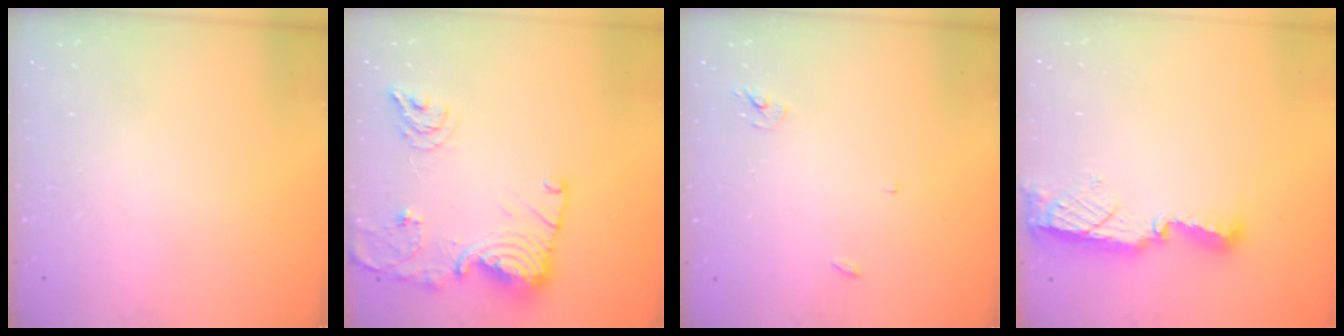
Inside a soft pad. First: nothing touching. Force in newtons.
{"total": 16.5, "press": 16.5, "slide": 1.7}
{"total": 2.5, "press": 2.5, "slide": 0.1}
{"total": 7.9, "press": 7.9, "slide": 0.3}